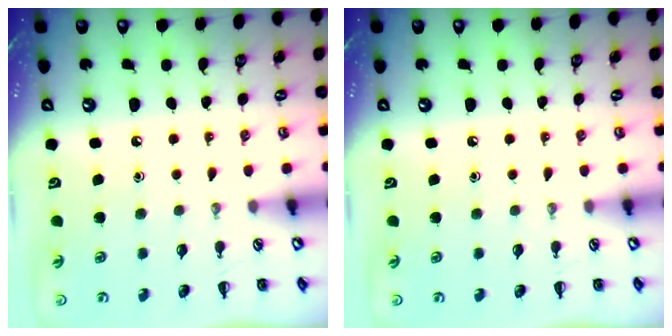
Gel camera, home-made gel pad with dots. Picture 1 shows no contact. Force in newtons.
{"total": 0.0}